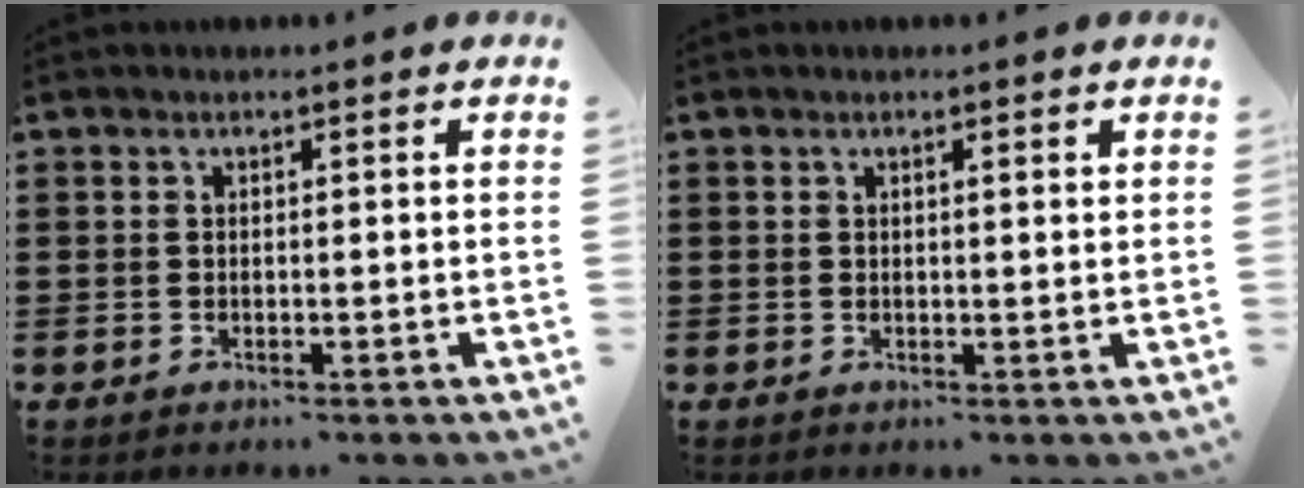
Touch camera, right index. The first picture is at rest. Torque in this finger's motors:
{"motor_torque": [-0.32, 0.10, 0.05, -0.01]}